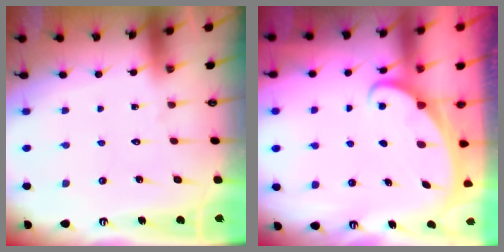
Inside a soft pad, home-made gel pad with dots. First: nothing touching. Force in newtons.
{"total": 2.4, "press": 2.4, "slide": 0.3}